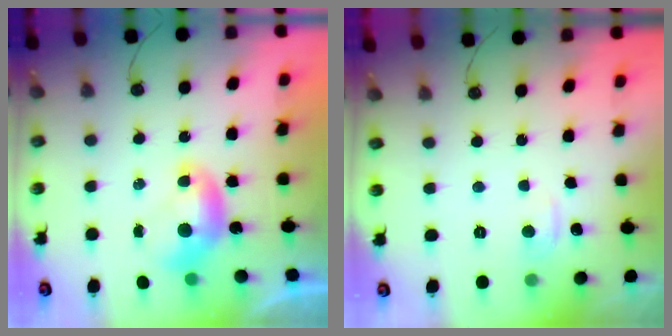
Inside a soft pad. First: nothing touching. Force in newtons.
{"total": 0.8, "press": 0.1, "slide": 0.8}